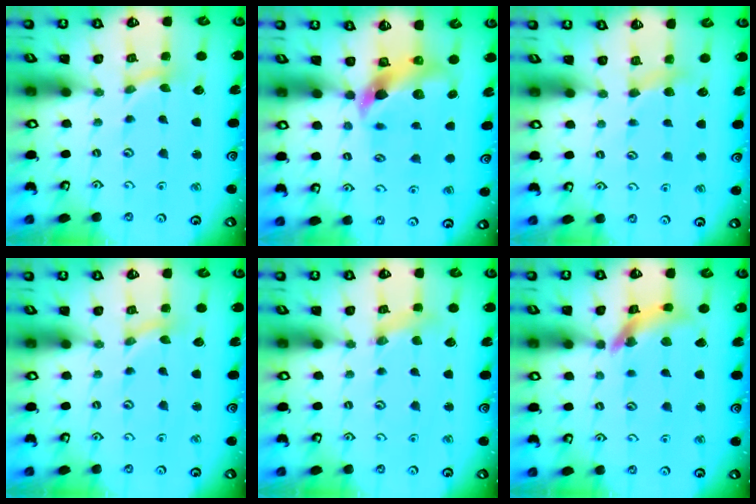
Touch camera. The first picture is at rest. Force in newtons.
{"total": 7.0, "press": 6.9, "slide": 1.0}
{"total": 3.5, "press": 3.5, "slide": 0.5}
{"total": 0.0}
{"total": 1.7, "press": 1.7, "slide": 0.3}
{"total": 11.8, "press": 11.7, "slide": 1.4}